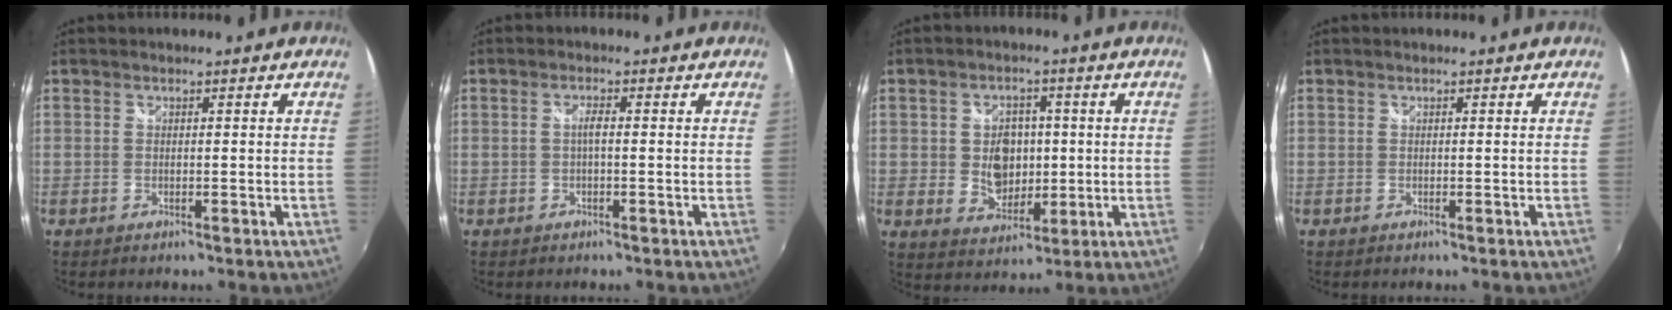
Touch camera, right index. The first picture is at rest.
{"total": 1.6, "force": [-0.2, 0.2, 1.6], "torque": [-0.030, 0.004, -0.006]}
{"total": 8.5, "force": [0.2, 6.8, 5.1], "torque": [-0.099, 0.004, 0.013]}
{"total": 0.0}